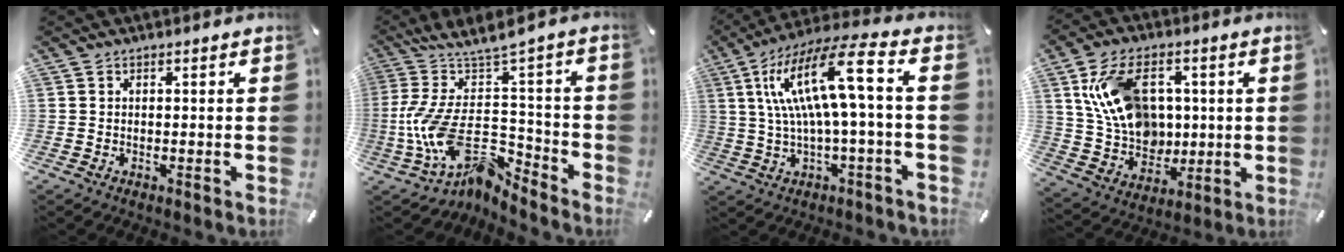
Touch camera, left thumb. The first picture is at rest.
{"total": 18.5, "force": [-6.1, 8.4, 15.3], "torque": [-0.286, 0.028, -0.101]}
{"total": 16.8, "force": [3.4, 2.9, 16.2], "torque": [-0.327, -0.007, 0.042]}
{"total": 15.9, "force": [4.0, 11.7, 10.0], "torque": [-0.213, 0.005, 0.077]}